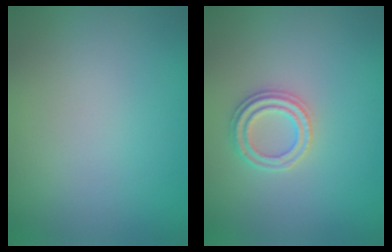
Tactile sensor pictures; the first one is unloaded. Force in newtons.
{"total": 2.3, "press": 2.2, "slide": 0.5}